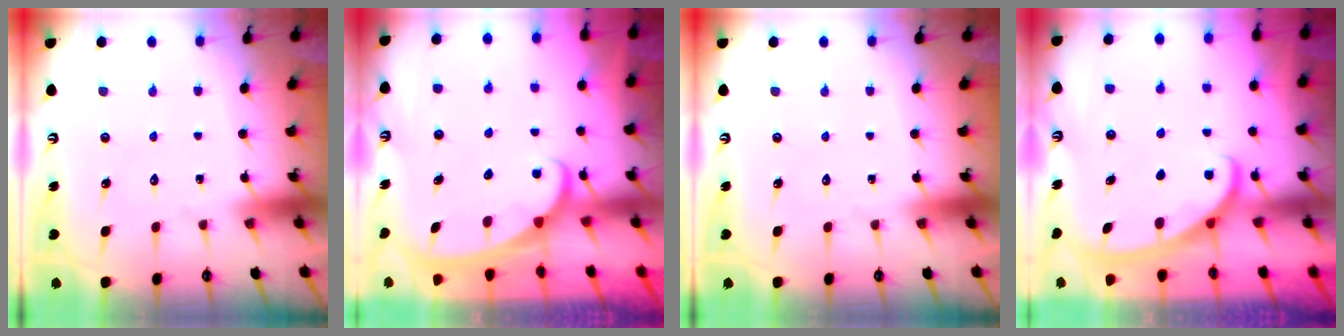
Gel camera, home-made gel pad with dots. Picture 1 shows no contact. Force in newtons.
{"total": 2.5, "press": 2.5, "slide": 0.3}
{"total": 0.0}
{"total": 3.0, "press": 3.0, "slide": 0.4}